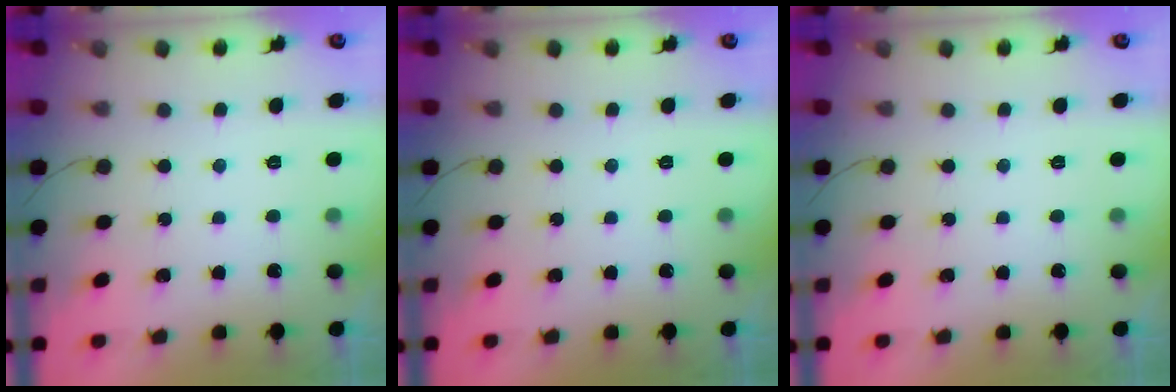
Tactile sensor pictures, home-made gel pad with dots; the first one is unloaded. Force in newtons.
{"total": 0.0}
{"total": 0.0}